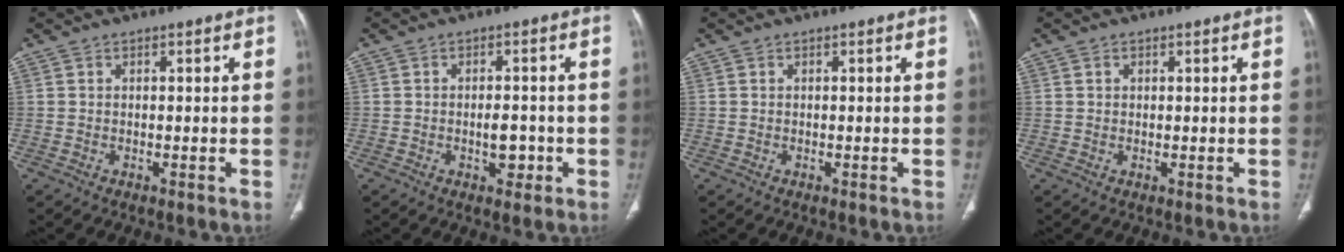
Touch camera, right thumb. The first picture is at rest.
{"total": 3.8, "force": [-1.1, 2.3, 2.9], "torque": [-0.029, 0.007, -0.011]}
{"total": 0.0}
{"total": 0.7, "force": [0.3, 0.6, 0.3], "torque": [-0.003, -0.001, 0.007]}